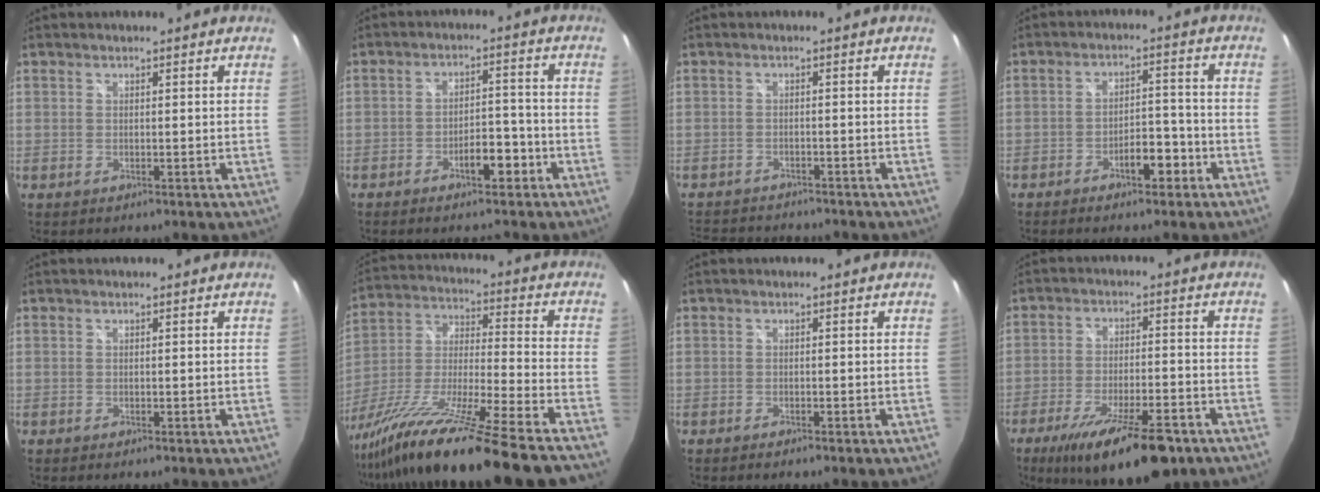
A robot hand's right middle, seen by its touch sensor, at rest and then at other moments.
{"total": 6.0, "force": [-3.9, 2.5, 3.8], "torque": [-0.061, 0.011, -0.050]}
{"total": 9.2, "force": [-8.3, 2.9, 2.7], "torque": [-0.073, -0.007, -0.127]}
{"total": 5.4, "force": [-3.5, 2.2, 3.6], "torque": [-0.060, 0.009, -0.047]}
{"total": 0.0}
{"total": 27.7, "force": [-22.4, -1.8, 16.2], "torque": [-0.270, -0.073, -0.378]}
{"total": 0.9, "force": [-0.7, 0.1, 0.5], "torque": [-0.010, -0.002, -0.014]}
{"total": 17.4, "force": [-11.4, 5.1, 12.1], "torque": [-0.216, -0.036, -0.176]}